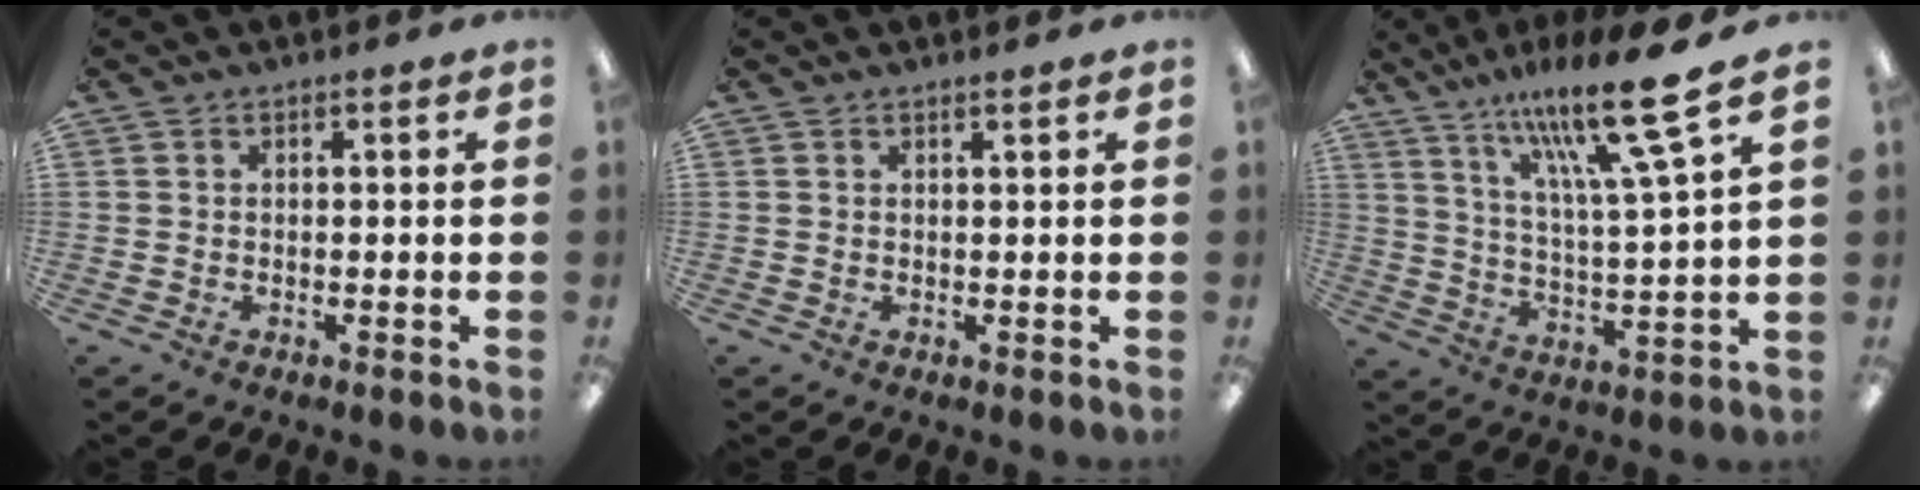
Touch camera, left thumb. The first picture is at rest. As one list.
[{"total": 0.7, "force": [0.7, -0.1, 0.3], "torque": [-0.007, -0.002, 0.012]}, {"total": 19.0, "force": [13.2, 2.3, 13.5], "torque": [-0.240, -0.068, 0.206]}]